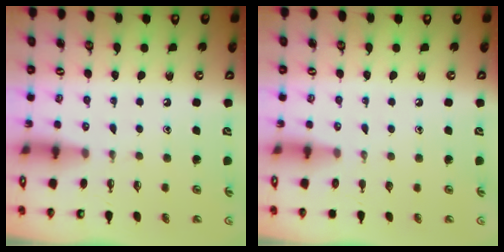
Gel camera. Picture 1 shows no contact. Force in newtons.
{"total": 0.0}